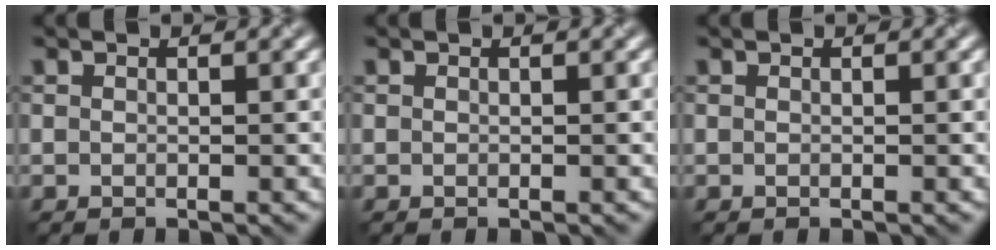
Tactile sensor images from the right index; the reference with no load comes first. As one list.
[{"total": 0.0}, {"total": 0.0}]